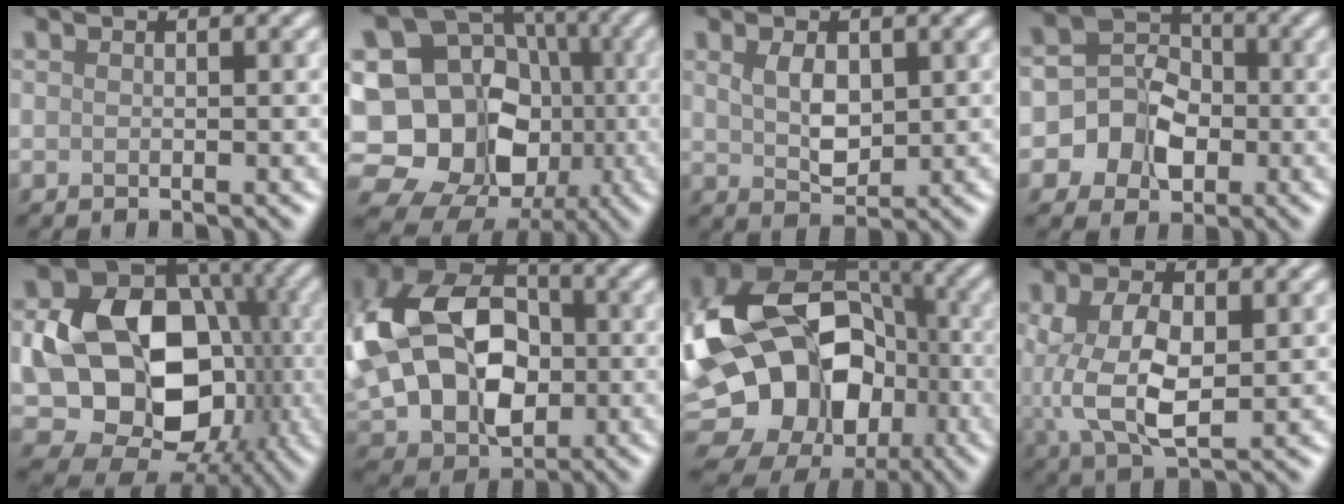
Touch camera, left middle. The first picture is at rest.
{"total": 17.7, "force": [-1.8, 15.4, 8.5], "torque": [-0.158, 0.021, -0.048]}
{"total": 2.9, "force": [0.7, 1.8, 2.2], "torque": [-0.051, 0.000, 0.021]}
{"total": 6.5, "force": [-1.4, 5.8, 2.7], "torque": [-0.032, 0.016, -0.048]}
{"total": 14.0, "force": [-1.3, 10.6, 9.0], "torque": [-0.128, -0.011, -0.021]}
{"total": 15.1, "force": [0.1, 10.5, 10.8], "torque": [-0.215, 0.009, -0.002]}
{"total": 18.1, "force": [-3.5, 14.2, 10.6], "torque": [-0.172, -0.001, -0.056]}
{"total": 6.5, "force": [0.3, 3.5, 5.4], "torque": [-0.121, -0.002, 0.007]}